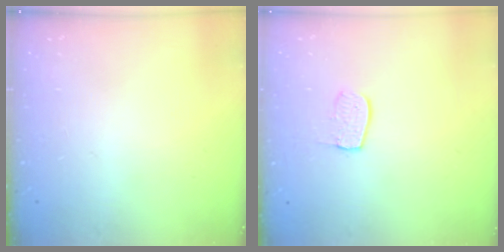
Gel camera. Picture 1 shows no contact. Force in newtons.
{"total": 6.6, "press": 6.5, "slide": 0.4}